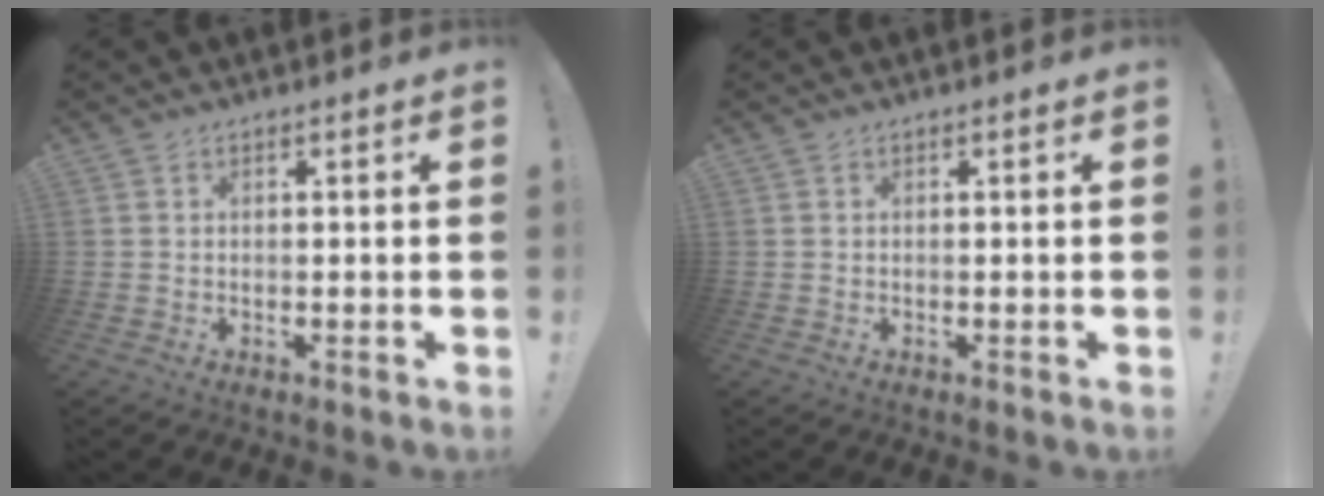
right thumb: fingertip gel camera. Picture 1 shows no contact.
{"total": 0.0}